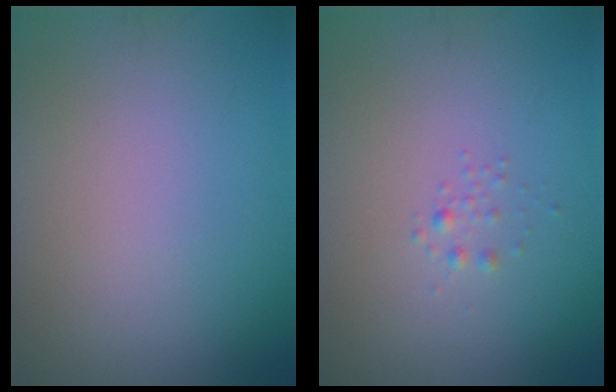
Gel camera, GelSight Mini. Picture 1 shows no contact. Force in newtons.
{"total": 0.6, "press": 0.6, "slide": 0.0}